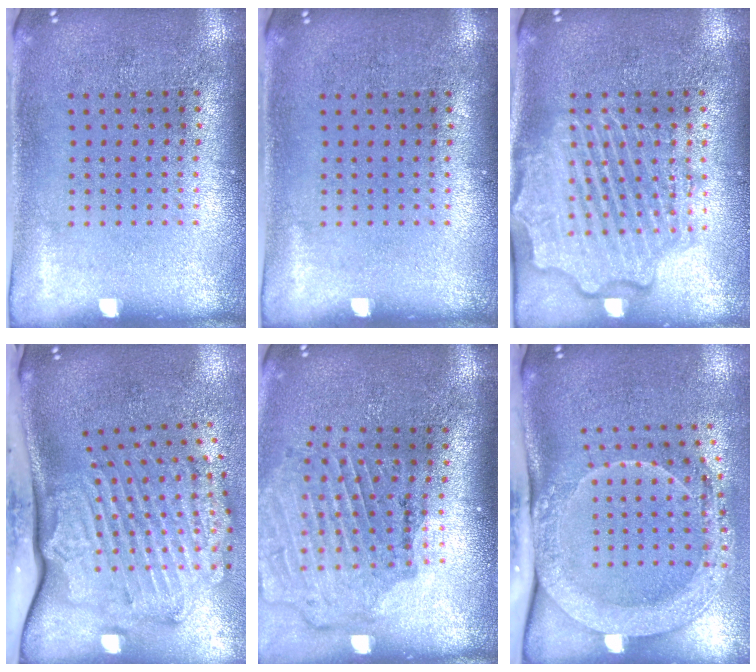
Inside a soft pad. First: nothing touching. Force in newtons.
{"total": 0.0}
{"total": 4.5, "press": 4.5, "slide": 0.5}
{"total": 3.1, "press": 2.4, "slide": 1.9}
{"total": 1.7, "press": 1.7, "slide": 0.3}
{"total": 2.1, "press": 2.0, "slide": 0.8}